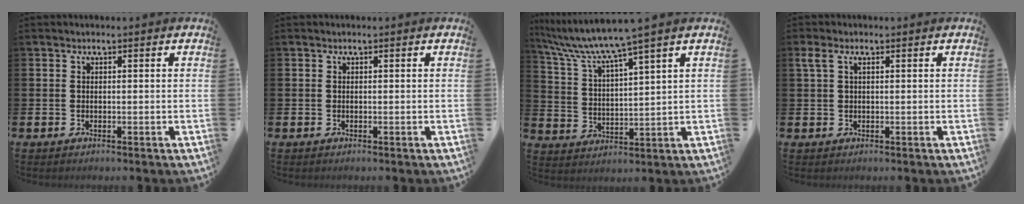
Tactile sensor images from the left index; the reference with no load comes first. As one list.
[{"total": 0.0}, {"total": 7.2, "force": [6.4, -0.6, 3.2], "torque": [-0.088, -0.036, 0.108]}, {"total": 1.7, "force": [0.8, 0.7, 1.4], "torque": [-0.028, 0.005, 0.012]}]